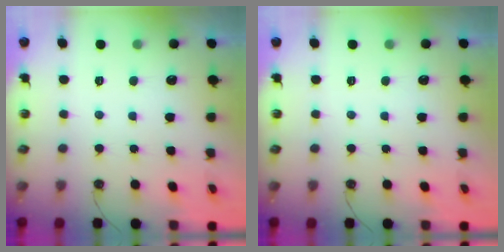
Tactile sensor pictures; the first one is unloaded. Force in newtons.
{"total": 0.0}